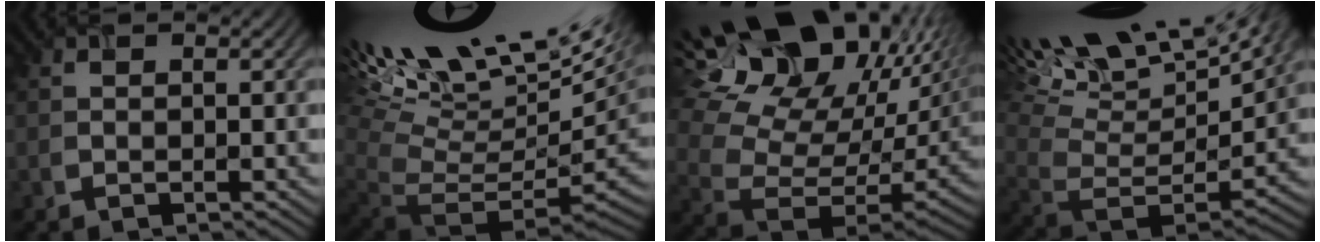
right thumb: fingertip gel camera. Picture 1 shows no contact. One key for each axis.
{"total": 15.8, "fx": 5.6, "fy": 5.1, "fz": 13.9, "tx": -0.211, "ty": 0.033, "tz": 0.132}
{"total": 17.5, "fx": 7.9, "fy": 9.1, "fz": 12.7, "tx": -0.230, "ty": 0.031, "tz": 0.149}
{"total": 15.2, "fx": 6.7, "fy": 5.4, "fz": 12.5, "tx": -0.251, "ty": 0.015, "tz": 0.123}